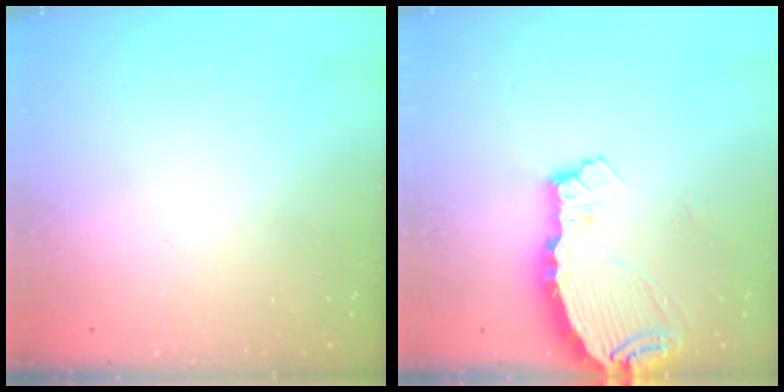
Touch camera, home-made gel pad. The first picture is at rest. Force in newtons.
{"total": 6.7, "press": 6.7, "slide": 0.7}